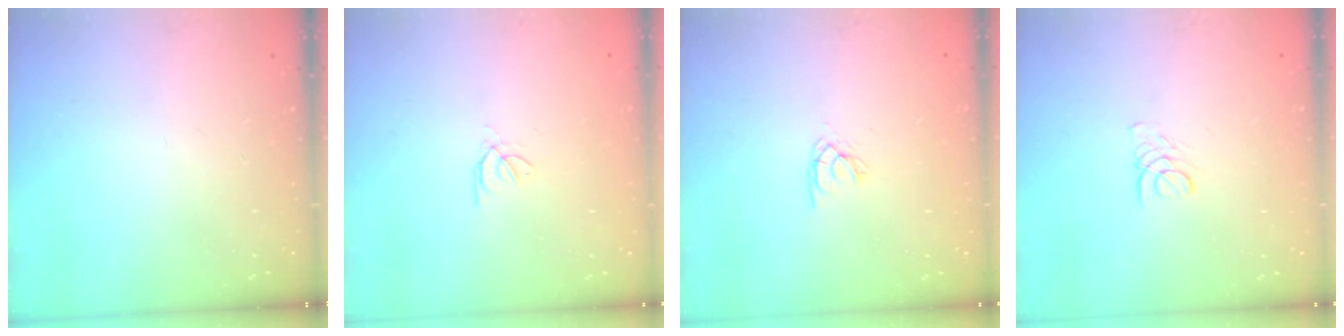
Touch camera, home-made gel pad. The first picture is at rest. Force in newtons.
{"total": 0.5, "press": 0.4, "slide": 0.3}
{"total": 1.9, "press": 1.9, "slide": 0.2}
{"total": 1.6, "press": 1.6, "slide": 0.1}